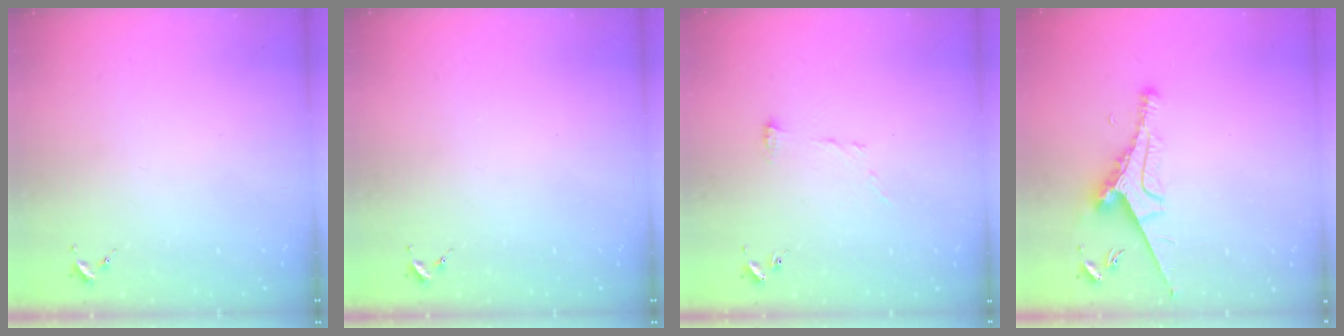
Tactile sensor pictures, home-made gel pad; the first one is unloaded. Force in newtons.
{"total": 0.0}
{"total": 6.9, "press": 6.9, "slide": 0.6}
{"total": 8.3, "press": 8.2, "slide": 1.0}